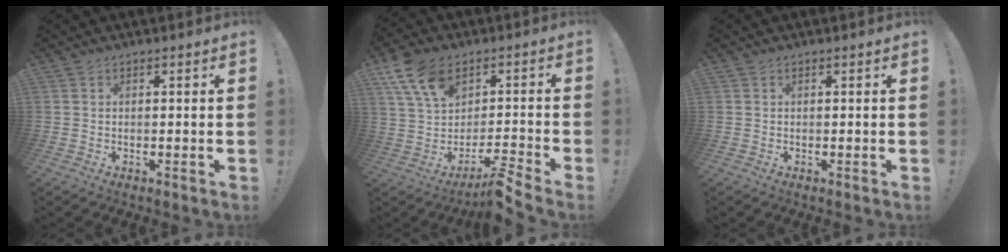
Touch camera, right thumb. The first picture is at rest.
{"total": 10.3, "force": [-0.7, 6.1, 8.3], "torque": [-0.166, 0.018, -0.006]}
{"total": 0.0}